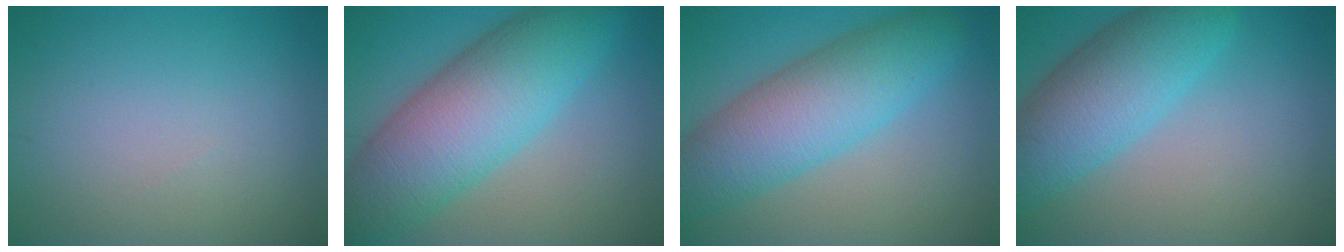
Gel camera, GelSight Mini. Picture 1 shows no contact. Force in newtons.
{"total": 11.2, "press": 11.2, "slide": 0.2}
{"total": 8.7, "press": 8.7, "slide": 0.3}
{"total": 7.8, "press": 7.8, "slide": 0.2}